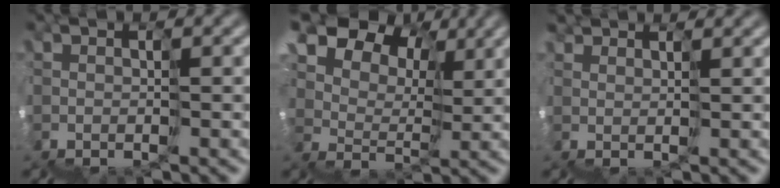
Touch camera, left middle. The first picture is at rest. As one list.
[{"total": 8.3, "force": [7.3, 4.0, -0.1], "torque": [-0.034, 0.059, 0.105]}, {"total": 2.4, "force": [2.4, 0.1, -0.4], "torque": [0.012, 0.028, 0.039]}]